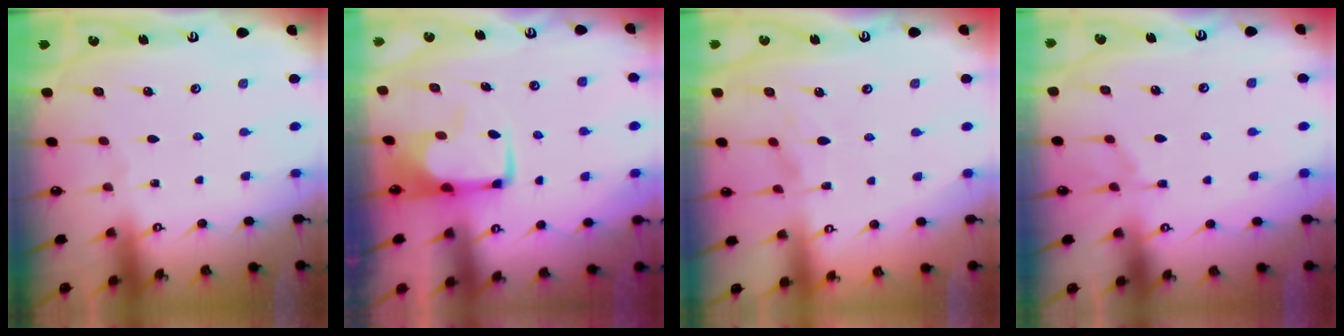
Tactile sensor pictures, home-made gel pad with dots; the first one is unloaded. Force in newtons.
{"total": 0.6, "press": 0.3, "slide": 0.5}
{"total": 2.0, "press": 1.9, "slide": 0.8}
{"total": 1.3, "press": 0.7, "slide": 1.1}